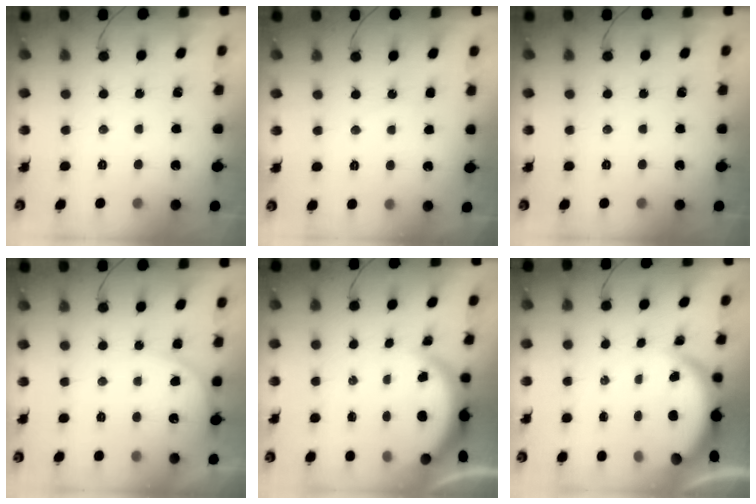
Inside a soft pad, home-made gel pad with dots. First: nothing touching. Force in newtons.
{"total": 4.4, "press": 4.4, "slide": 0.4}
{"total": 0.0}
{"total": 5.5, "press": 5.5, "slide": 0.4}
{"total": 3.6, "press": 3.5, "slide": 0.6}
{"total": 3.8, "press": 3.8, "slide": 0.2}